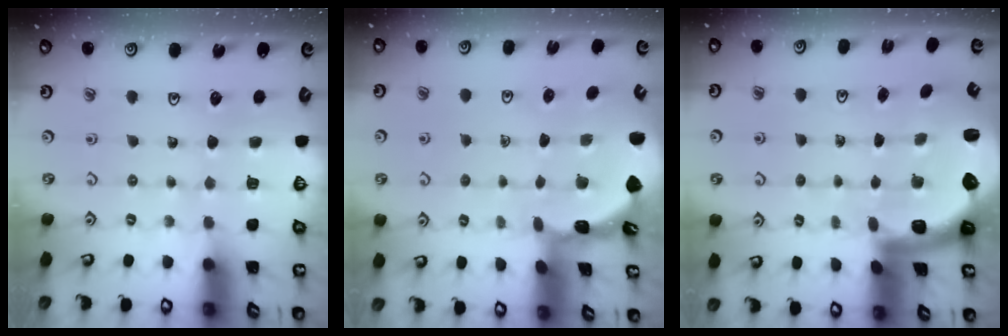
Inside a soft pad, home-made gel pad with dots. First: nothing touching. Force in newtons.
{"total": 1.8, "press": 1.8, "slide": 0.2}
{"total": 2.8, "press": 2.5, "slide": 1.4}